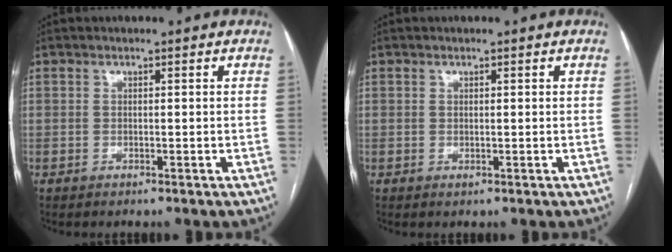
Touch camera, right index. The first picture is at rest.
{"total": 0.0}